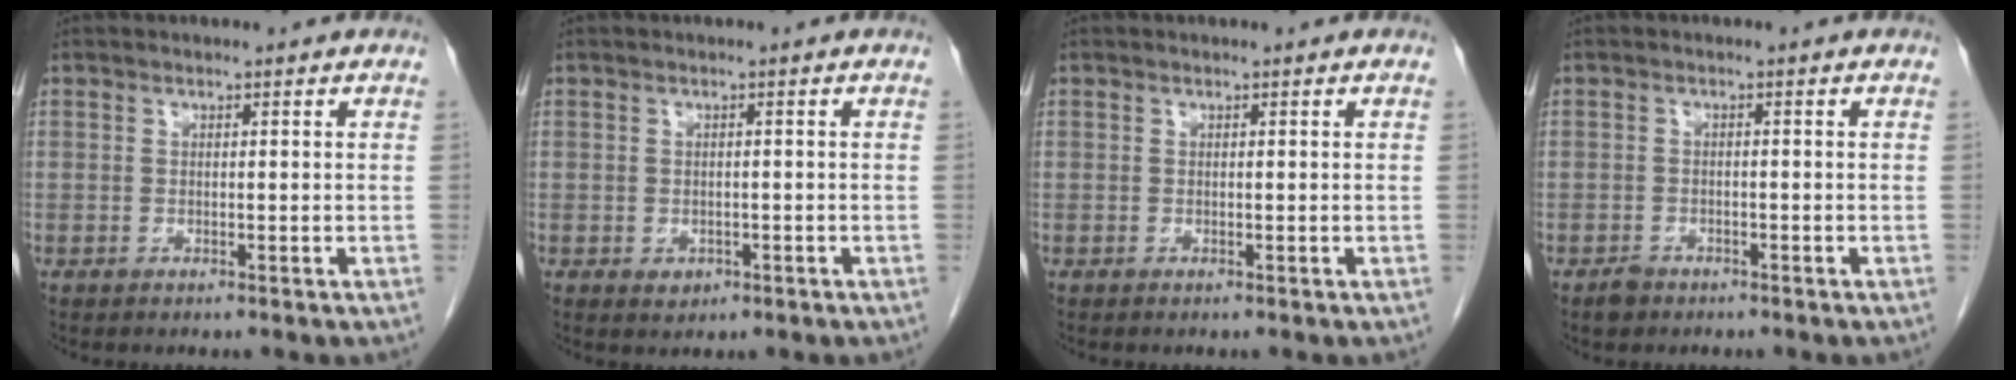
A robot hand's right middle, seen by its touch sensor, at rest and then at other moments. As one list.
[{"total": 1.6, "force": [-0.6, 1.2, 0.8], "torque": [-0.013, 0.001, -0.001]}, {"total": 0.0}, {"total": 1.8, "force": [-1.4, 1.1, 0.4], "torque": [-0.012, 0.002, -0.021]}]